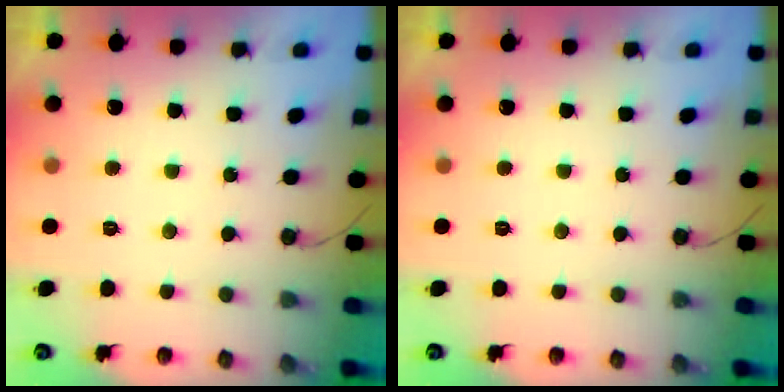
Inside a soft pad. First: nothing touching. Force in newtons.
{"total": 0.0}